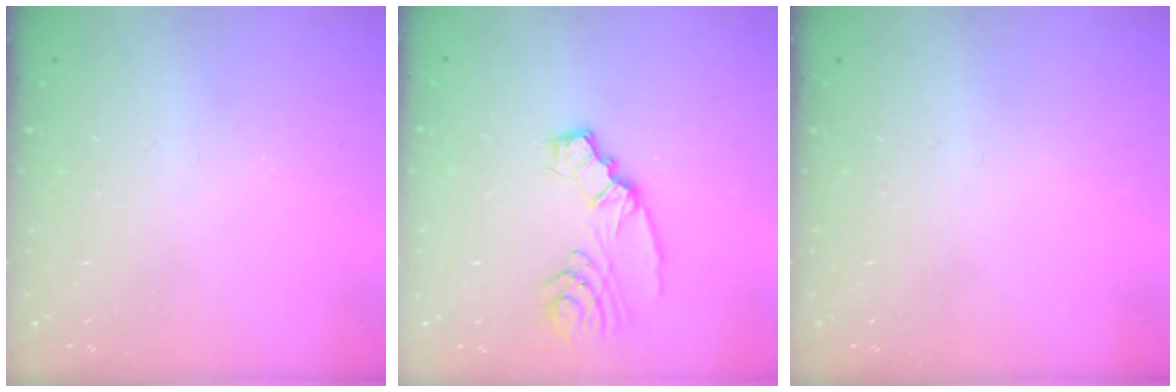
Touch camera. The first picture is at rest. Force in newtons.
{"total": 5.9, "press": 5.9, "slide": 0.2}
{"total": 0.0}